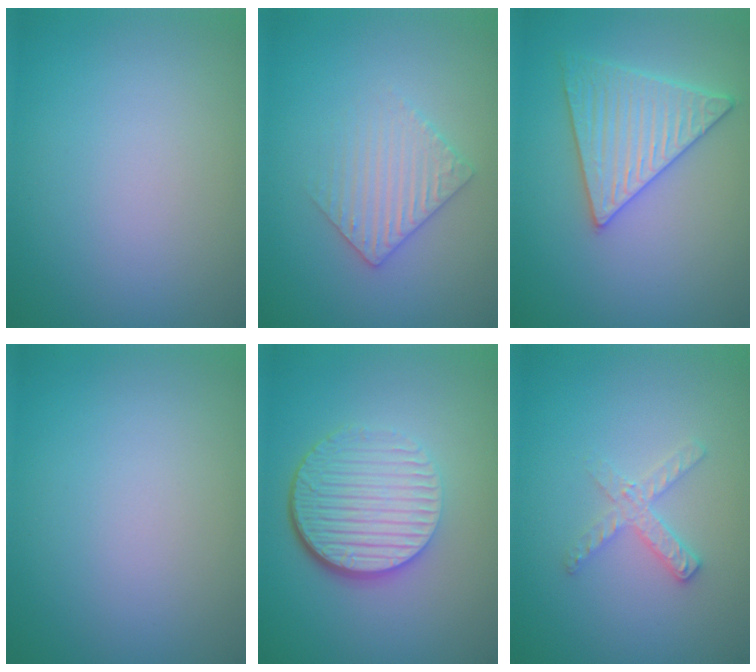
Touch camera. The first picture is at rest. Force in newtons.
{"total": 3.0, "press": 2.9, "slide": 0.6}
{"total": 4.6, "press": 4.2, "slide": 1.9}
{"total": 0.0}
{"total": 6.4, "press": 4.4, "slide": 4.7}
{"total": 2.0, "press": 2.0, "slide": 0.2}